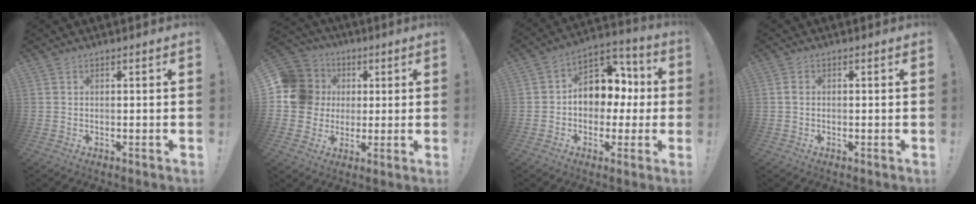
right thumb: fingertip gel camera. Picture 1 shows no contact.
{"total": 14.3, "force": [2.1, 13.1, 5.3], "torque": [-0.099, 0.005, 0.056]}
{"total": 12.0, "force": [0.7, 10.0, 6.6], "torque": [-0.083, 0.005, 0.022]}
{"total": 1.2, "force": [0.0, 0.7, 0.9], "torque": [-0.020, 0.004, 0.000]}